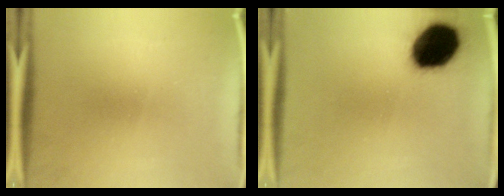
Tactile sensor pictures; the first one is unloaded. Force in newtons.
{"total": 15.9}